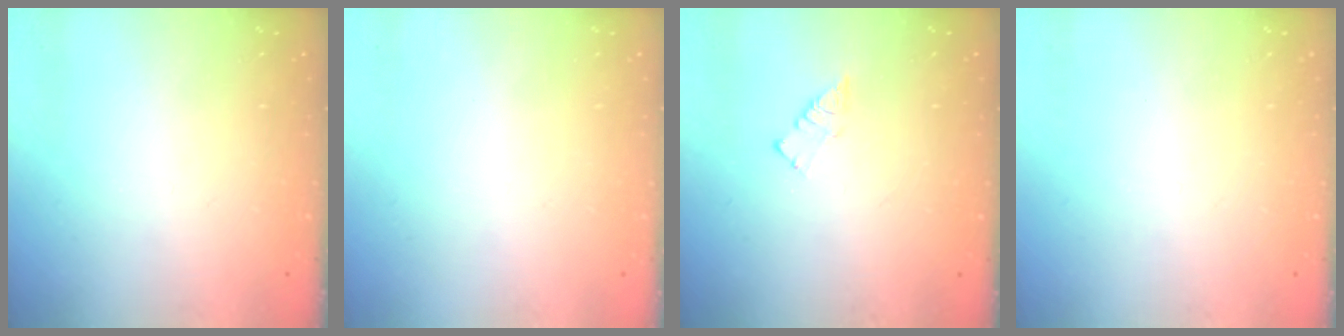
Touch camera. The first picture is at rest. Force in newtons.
{"total": 3.5, "press": 3.4, "slide": 0.4}
{"total": 3.1, "press": 3.1, "slide": 0.2}
{"total": 0.0}